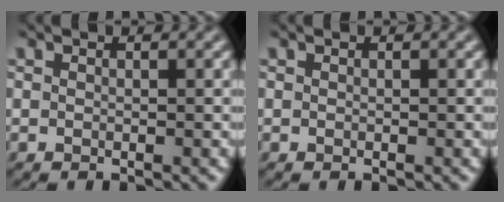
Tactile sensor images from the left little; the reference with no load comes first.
{"total": 0.0}